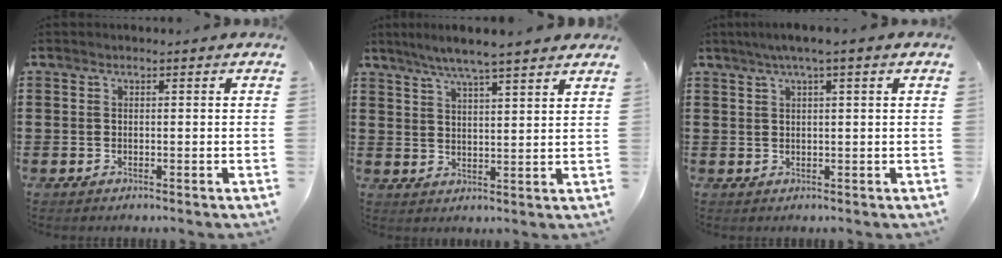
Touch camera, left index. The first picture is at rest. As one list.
[{"total": 5.7, "force": [5.0, -0.1, 2.7], "torque": [-0.067, -0.013, 0.089]}, {"total": 2.2, "force": [1.1, -0.3, 1.9], "torque": [-0.037, -0.001, 0.018]}]